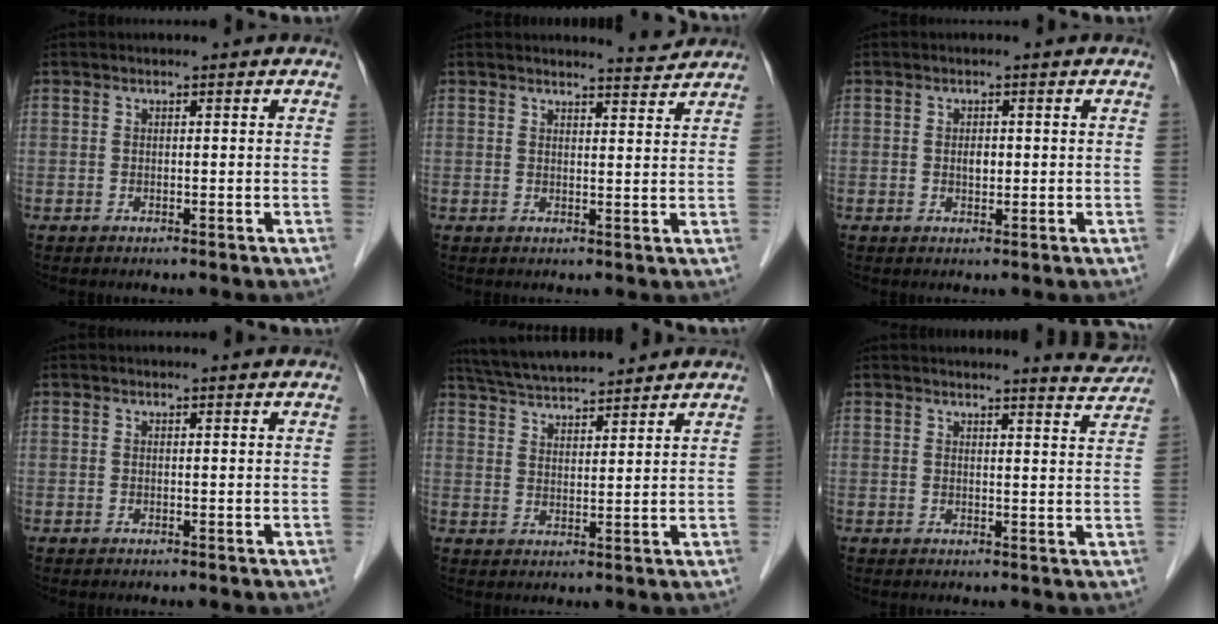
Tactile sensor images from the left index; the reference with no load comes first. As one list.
[{"total": 3.2, "force": [3.2, -0.2, -0.2], "torque": [-0.008, -0.013, 0.040]}, {"total": 1.4, "force": [0.1, 0.9, 1.1], "torque": [-0.020, 0.000, 0.003]}, {"total": 0.7, "force": [0.7, 0.0, 0.1], "torque": [-0.010, -0.002, 0.008]}, {"total": 11.2, "force": [10.3, 1.1, 4.1], "torque": [-0.077, 0.027, 0.171]}, {"total": 4.8, "force": [4.8, -0.2, 0.4], "torque": [-0.013, -0.025, 0.045]}]